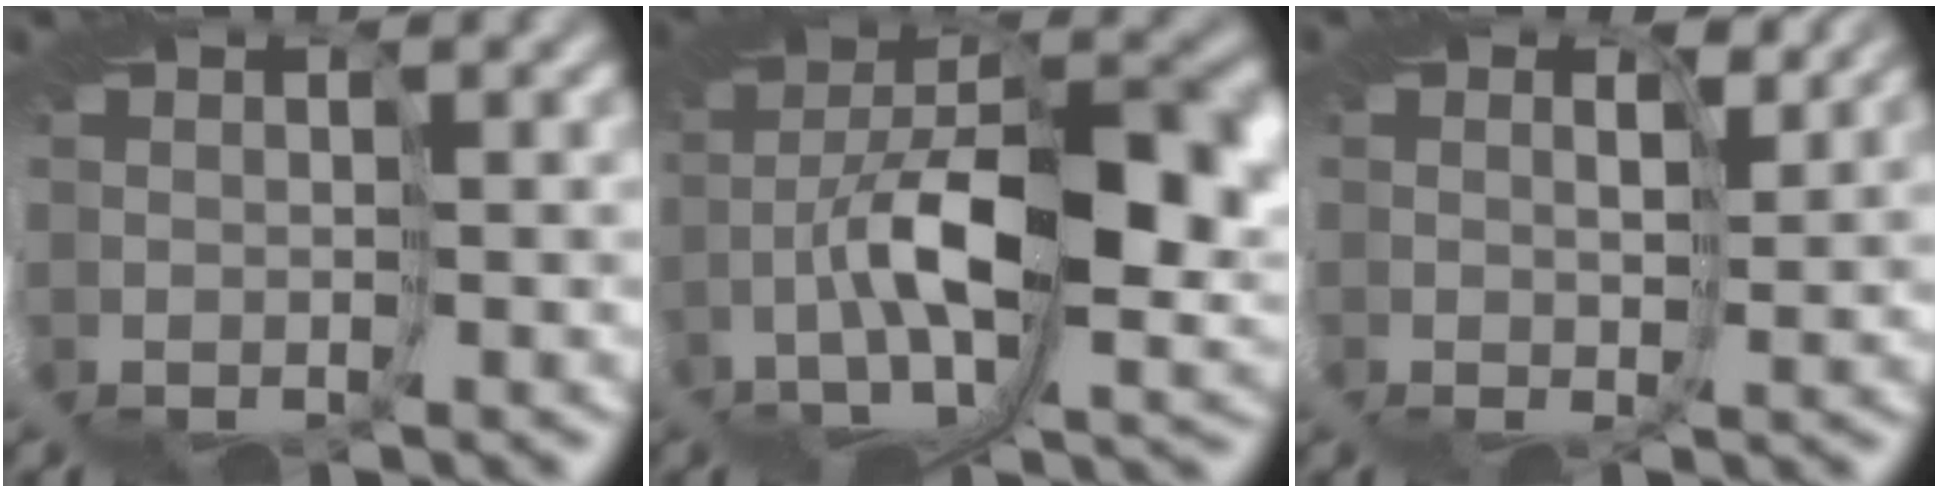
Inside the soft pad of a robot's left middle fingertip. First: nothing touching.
{"total": 8.9, "force": [0.6, 3.8, 8.1], "torque": [-0.167, 0.003, 0.002]}
{"total": 4.6, "force": [3.2, 2.1, 2.6], "torque": [-0.059, 0.010, 0.032]}